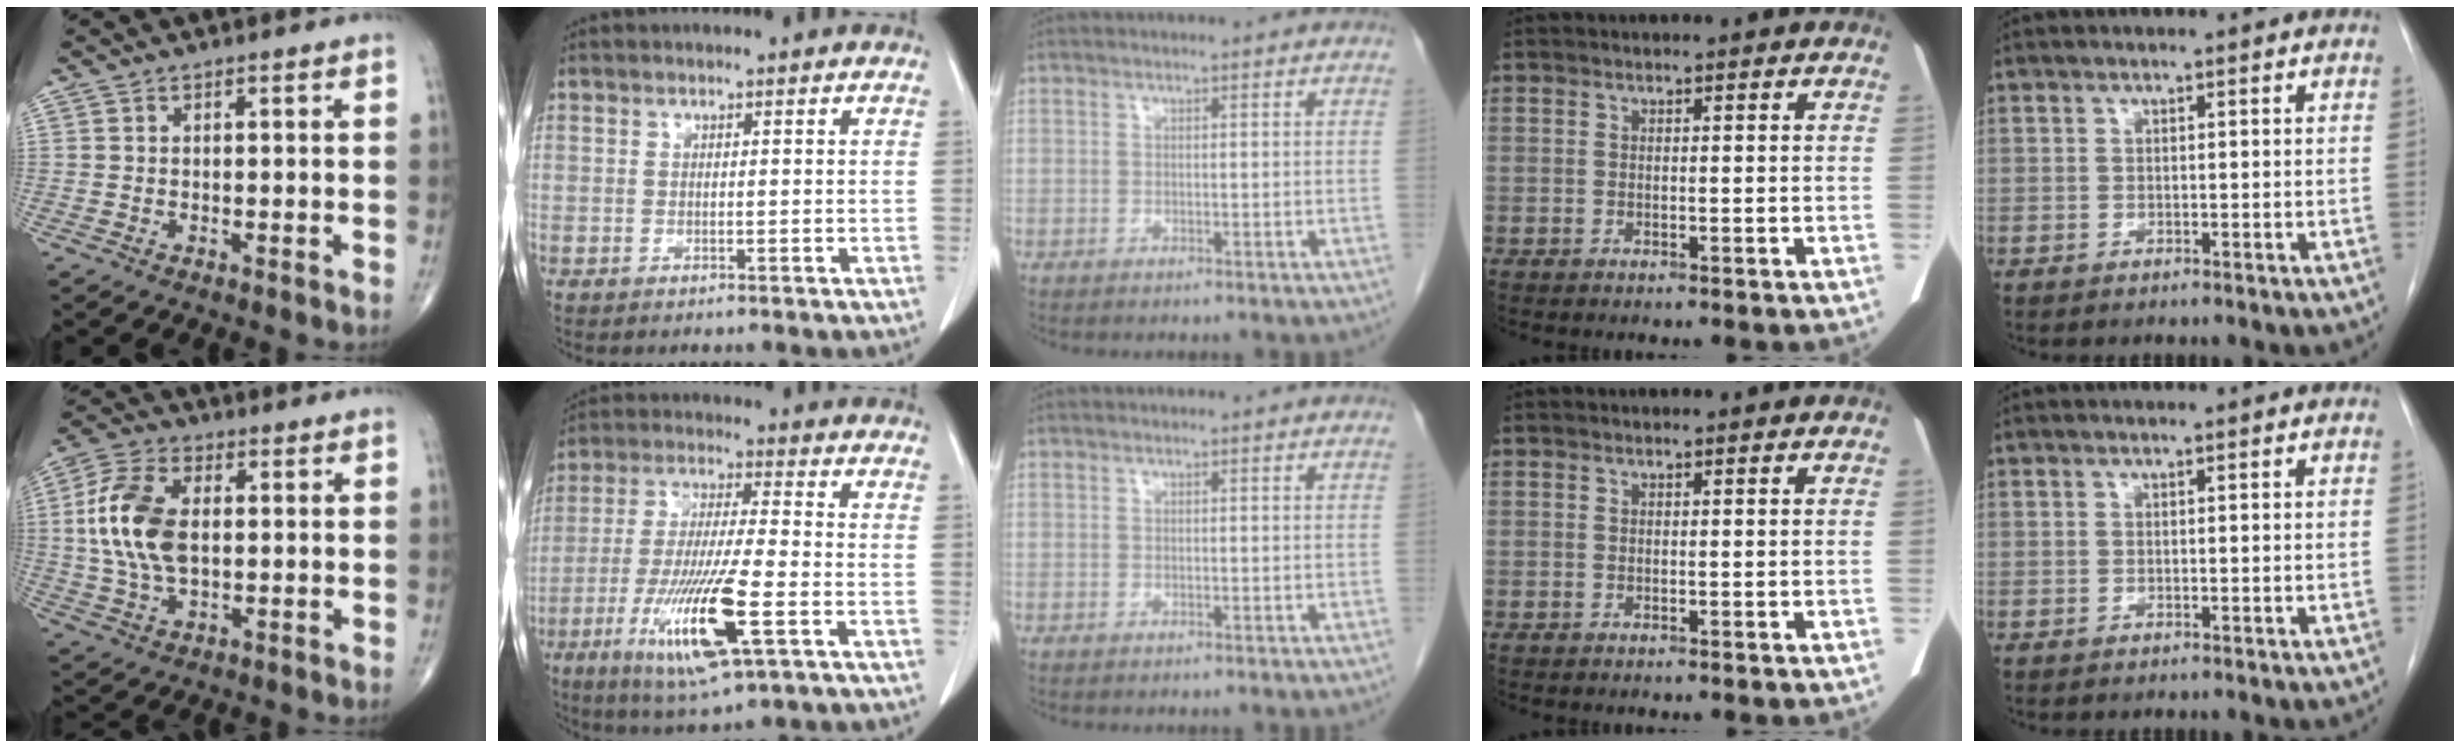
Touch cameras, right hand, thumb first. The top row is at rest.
{"thumb": {"total": 13.4, "force": [1.0, 7.7, 11.0], "torque": [-0.229, 0.012, 0.018]}, "index": {"total": 15.1, "force": [-5.5, 1.3, 14.1], "torque": [-0.276, -0.029, -0.093]}}